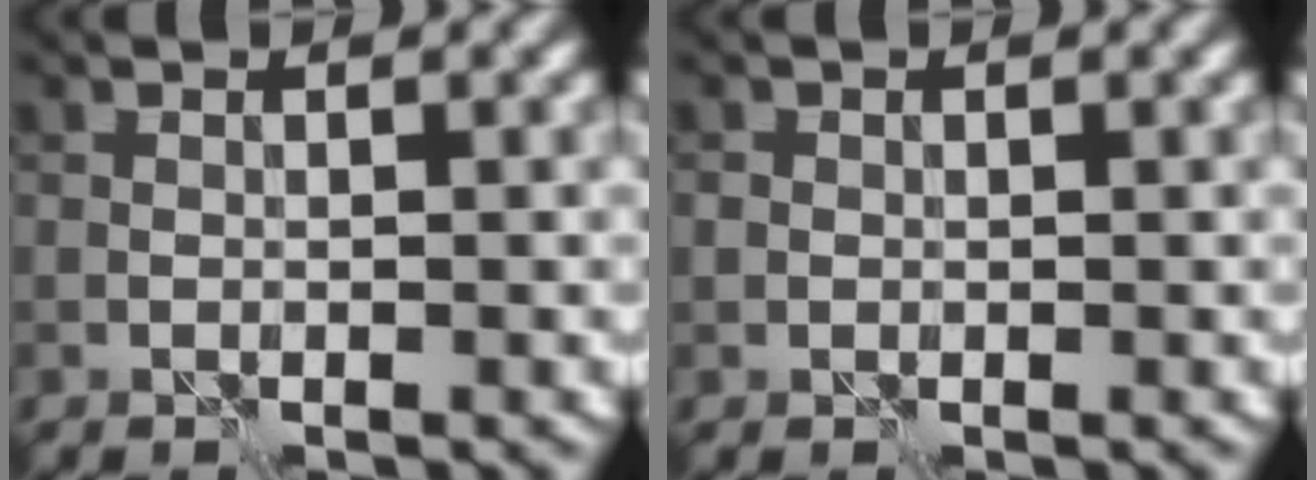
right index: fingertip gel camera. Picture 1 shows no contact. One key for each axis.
{"total": 0.7, "fx": 0.0, "fy": 0.7, "fz": 0.1, "tx": 0.002, "ty": -0.001, "tz": -0.003}